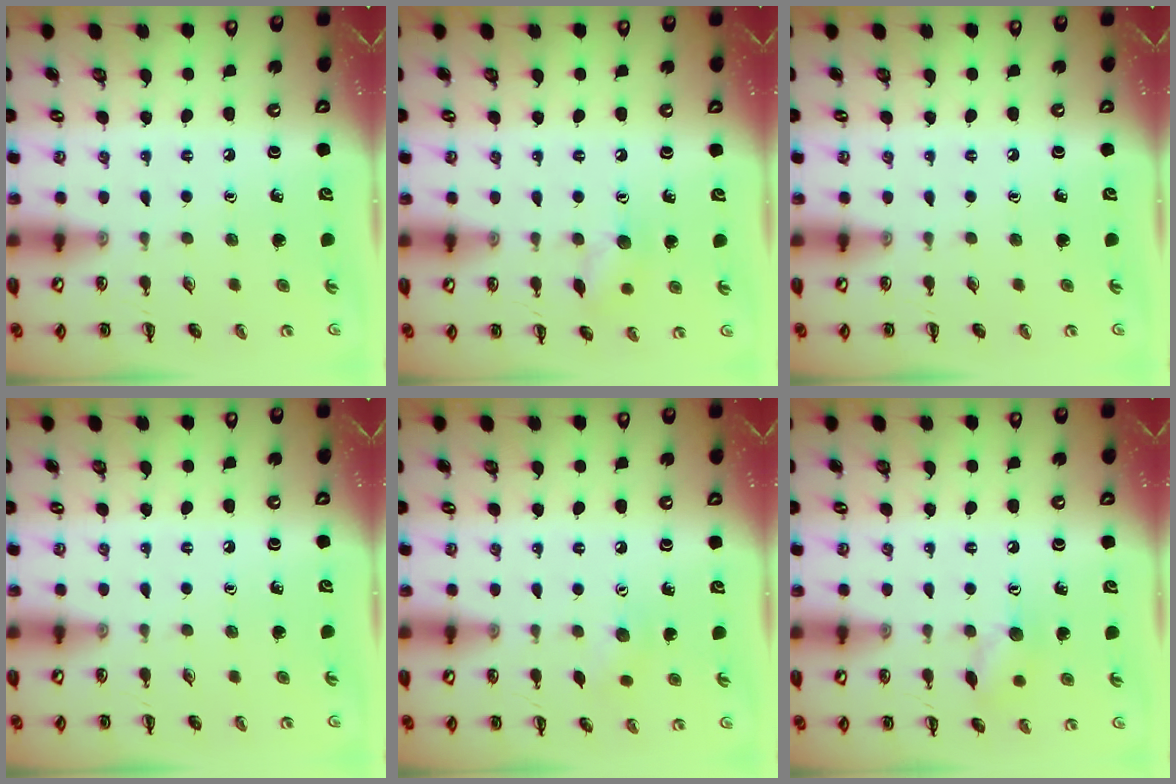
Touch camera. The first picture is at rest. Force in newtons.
{"total": 6.5, "press": 6.4, "slide": 0.8}
{"total": 0.0}
{"total": 0.0}
{"total": 4.4, "press": 4.3, "slide": 1.0}
{"total": 7.0, "press": 7.0, "slide": 0.7}